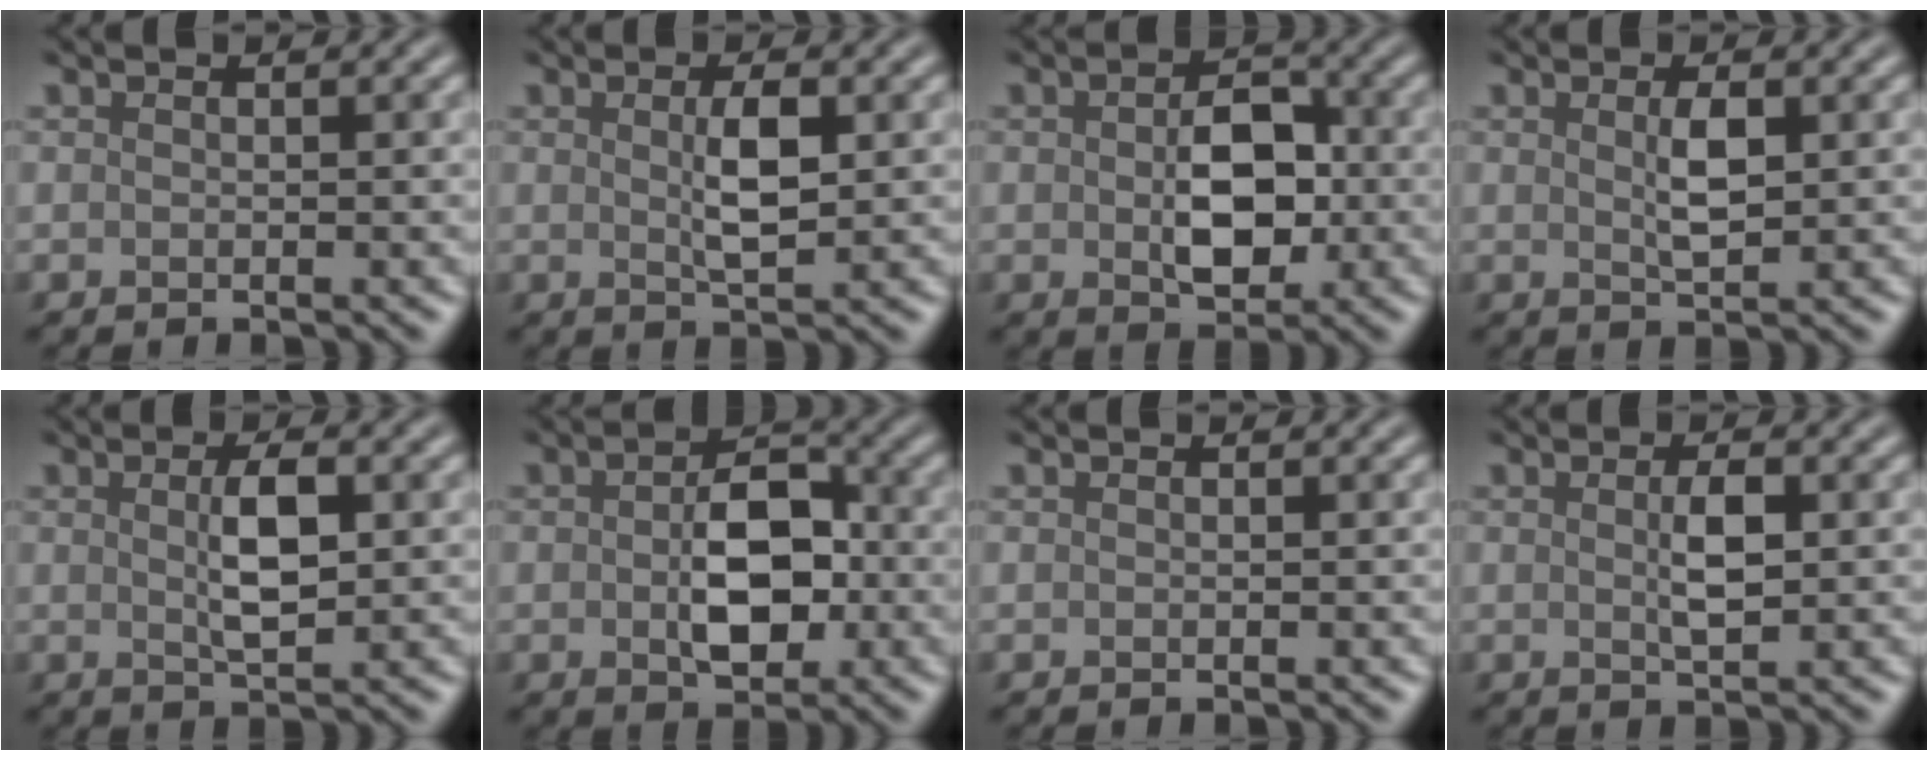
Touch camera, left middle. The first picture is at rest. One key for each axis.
{"total": 3.2, "fx": 0.4, "fy": 1.0, "fz": 3.0, "tx": -0.060, "ty": -0.002, "tz": 0.010}
{"total": 5.7, "fx": -0.3, "fy": 3.4, "fz": 4.6, "tx": -0.080, "ty": -0.004, "tz": 0.000}
{"total": 2.4, "fx": 0.5, "fy": 0.8, "fz": 2.2, "tx": -0.047, "ty": -0.002, "tz": 0.011}
{"total": 3.5, "fx": 0.5, "fy": 1.2, "fz": 3.3, "tx": -0.066, "ty": -0.001, "tz": 0.010}
{"total": 6.2, "fx": -0.5, "fy": 3.6, "fz": 5.0, "tx": -0.089, "ty": -0.003, "tz": -0.006}
{"total": 0.0}
{"total": 2.4, "fx": 0.2, "fy": 0.8, "fz": 2.3, "tx": -0.047, "ty": 0.000, "tz": 0.005}